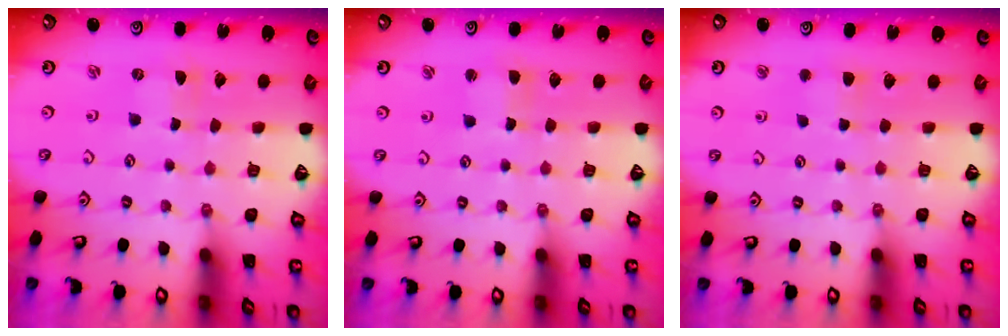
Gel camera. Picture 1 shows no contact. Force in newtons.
{"total": 2.1, "press": 2.1, "slide": 0.3}
{"total": 3.3, "press": 3.3, "slide": 0.5}